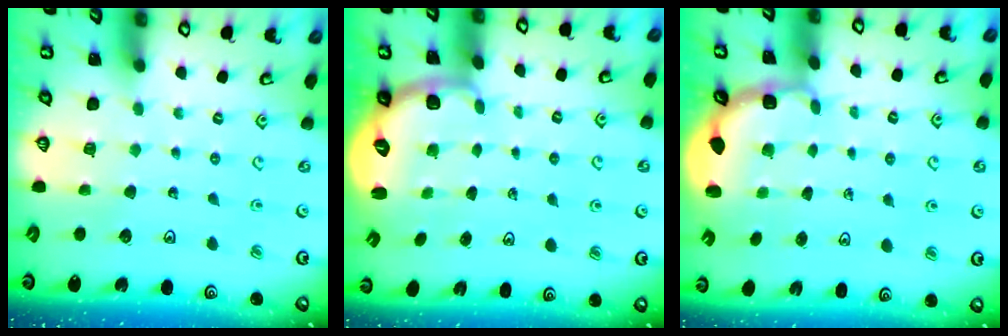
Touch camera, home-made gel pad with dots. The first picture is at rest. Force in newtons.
{"total": 2.6, "press": 1.4, "slide": 2.2}
{"total": 2.8, "press": 2.3, "slide": 1.7}